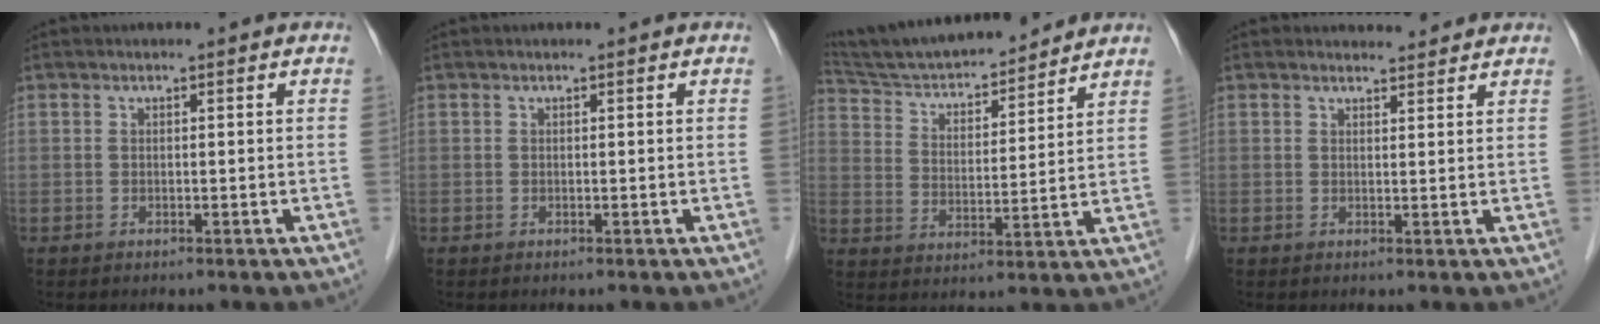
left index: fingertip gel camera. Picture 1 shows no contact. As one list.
[{"total": 0.0}, {"total": 17.4, "force": [16.1, 2.6, 5.9], "torque": [-0.102, 0.016, 0.264]}, {"total": 2.6, "force": [2.6, 0.6, 0.0], "torque": [-0.007, 0.005, 0.033]}]